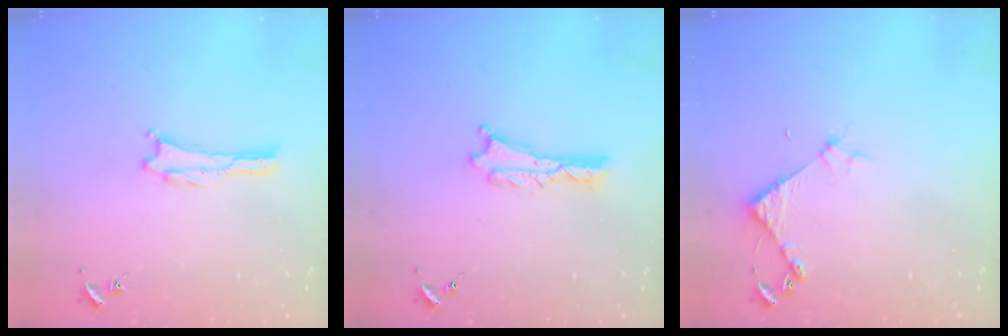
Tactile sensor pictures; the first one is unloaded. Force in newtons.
{"total": 0.7, "press": 0.7, "slide": 0.1}
{"total": 3.7, "press": 3.7, "slide": 0.3}